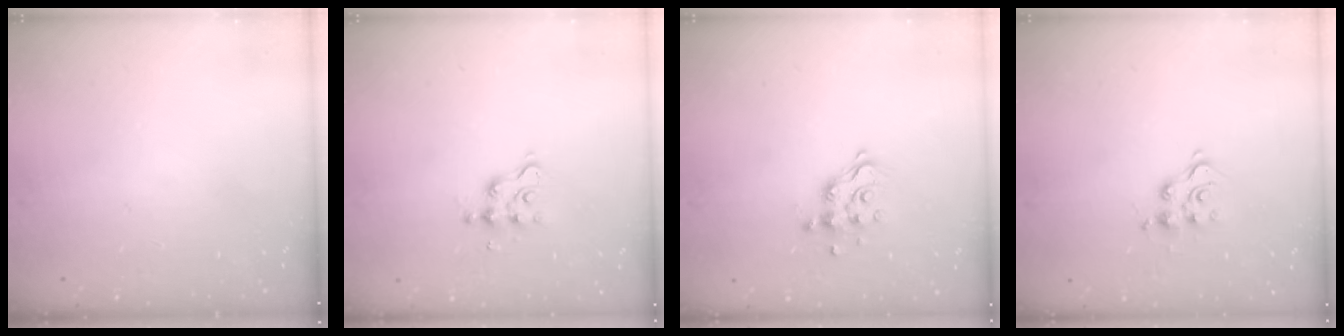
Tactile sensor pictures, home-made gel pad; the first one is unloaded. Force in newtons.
{"total": 4.1, "press": 4.1, "slide": 0.1}
{"total": 11.8, "press": 11.7, "slide": 1.0}
{"total": 5.7, "press": 5.7, "slide": 0.2}